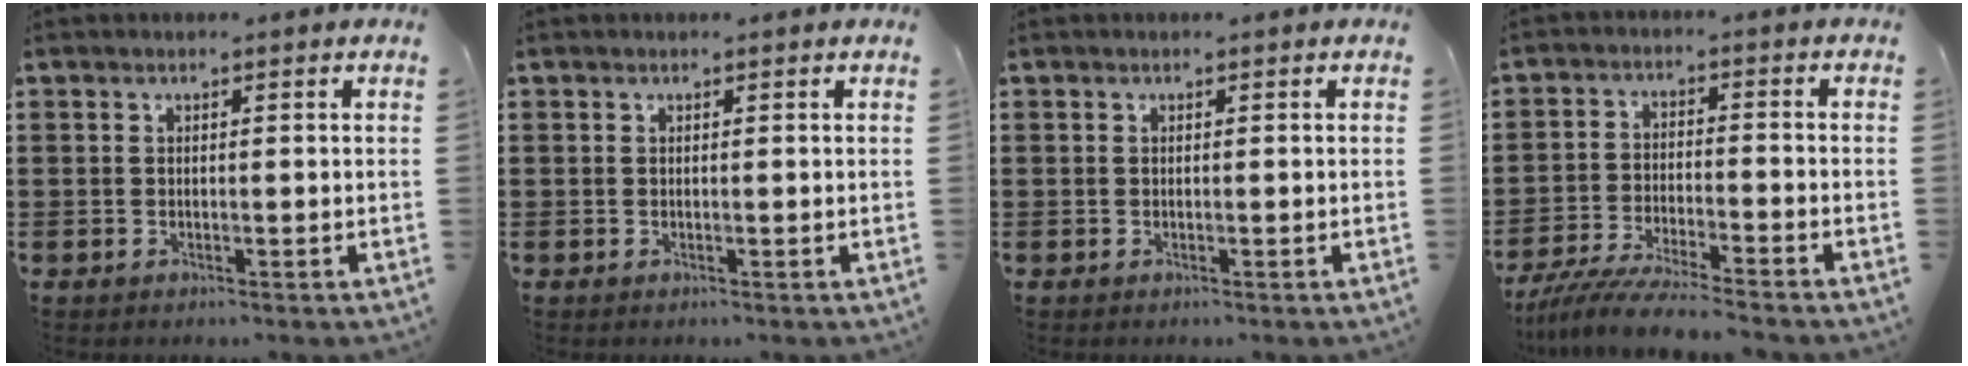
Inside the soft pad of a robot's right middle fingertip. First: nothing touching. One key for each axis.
{"total": 0.0}
{"total": 0.0}
{"total": 6.5, "fx": -6.2, "fy": -0.1, "fz": 2.1, "tx": -0.049, "ty": -0.012, "tz": -0.120}